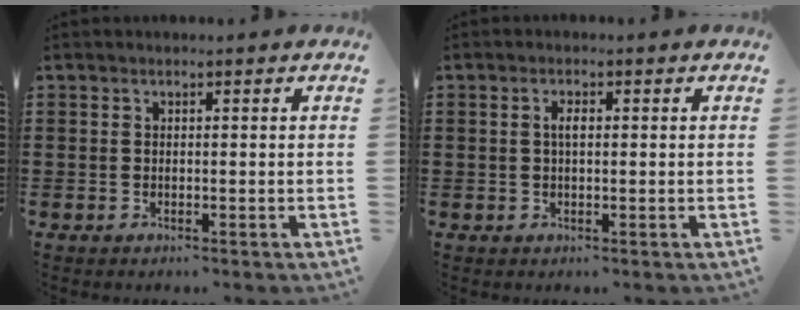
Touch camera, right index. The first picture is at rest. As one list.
[{"total": 1.8, "force": [0.2, 0.6, 1.6], "torque": [-0.032, 0.005, 0.001]}]